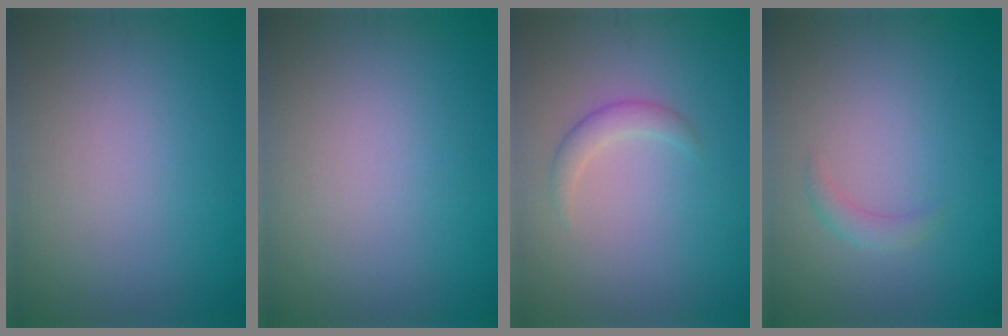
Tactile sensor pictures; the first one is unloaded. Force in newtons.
{"total": 0.0}
{"total": 1.6, "press": 1.6, "slide": 0.2}
{"total": 1.2, "press": 1.2, "slide": 0.1}